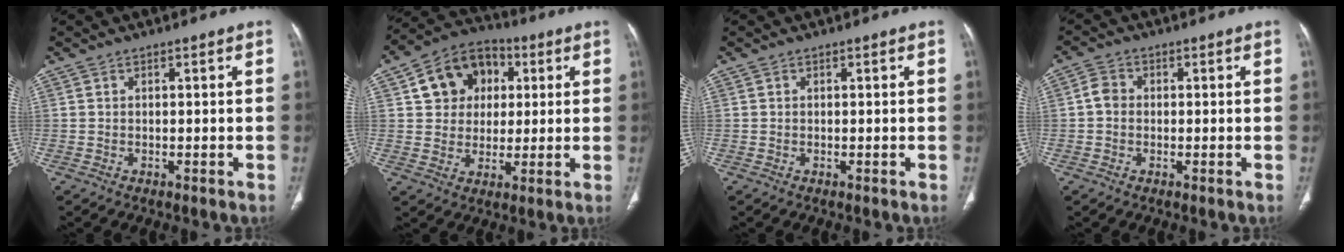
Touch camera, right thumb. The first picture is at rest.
{"total": 12.7, "force": [3.6, 10.4, 6.3], "torque": [-0.068, 0.005, 0.053]}
{"total": 0.0}
{"total": 3.0, "force": [-0.1, 2.6, 1.6], "torque": [-0.023, 0.009, -0.009]}